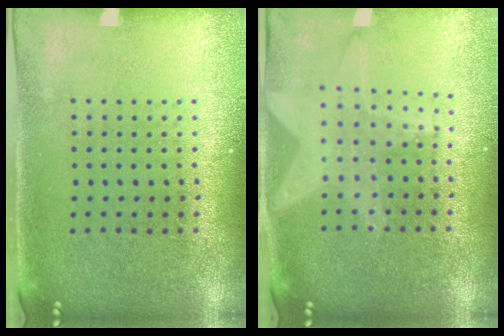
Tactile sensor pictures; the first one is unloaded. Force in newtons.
{"total": 1.9, "press": 1.6, "slide": 1.0}